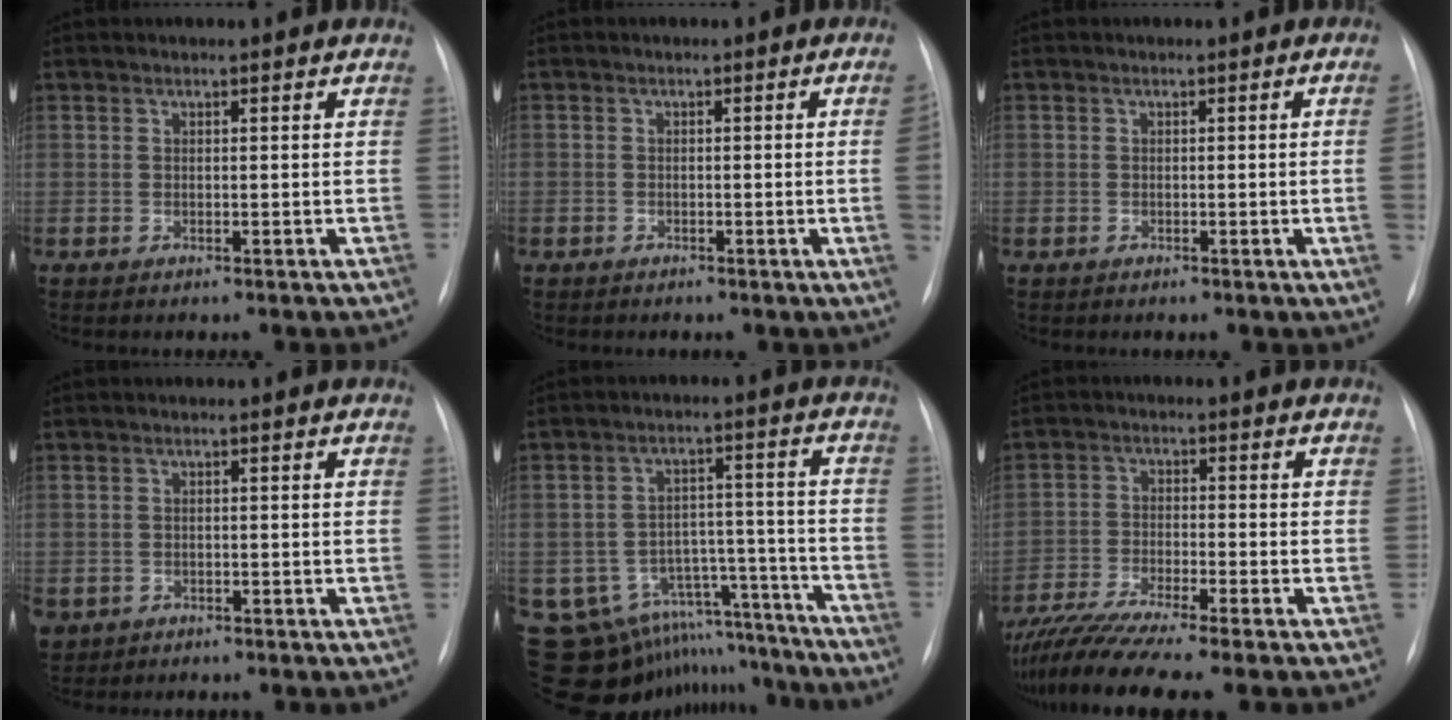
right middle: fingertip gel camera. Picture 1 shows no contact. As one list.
[{"total": 2.4, "force": [-0.6, -0.2, 2.3], "torque": [-0.034, 0.003, -0.010]}, {"total": 2.1, "force": [-0.3, -0.5, 2.0], "torque": [-0.028, 0.002, -0.003]}, {"total": 3.6, "force": [-1.9, 3.0, 0.7], "torque": [-0.016, 0.002, -0.027]}, {"total": 15.7, "force": [-13.3, 7.6, 3.4], "torque": [-0.048, 0.064, -0.172]}, {"total": 11.0, "force": [-9.2, -0.4, 6.0], "torque": [-0.107, -0.022, -0.155]}]